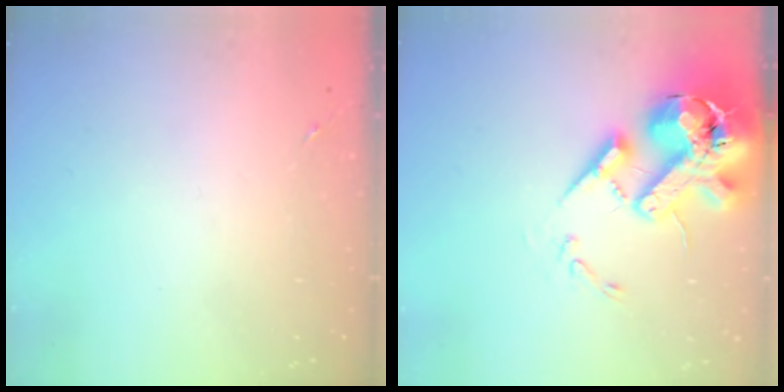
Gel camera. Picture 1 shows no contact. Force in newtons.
{"total": 20.8, "press": 20.5, "slide": 3.5}